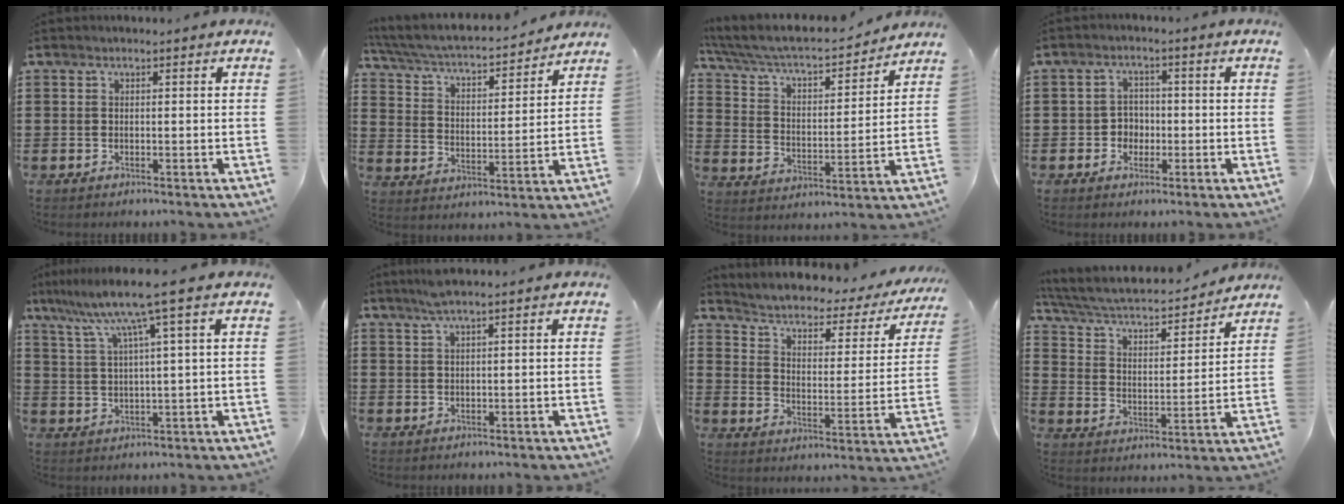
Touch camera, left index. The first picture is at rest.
{"total": 4.6, "force": [4.1, 0.7, 2.0], "torque": [-0.058, -0.032, 0.061]}
{"total": 5.8, "force": [5.1, 1.3, 2.5], "torque": [-0.073, -0.038, 0.081]}
{"total": 3.1, "force": [-1.0, 2.7, 1.1], "torque": [-0.030, 0.006, -0.024]}
{"total": 8.4, "force": [5.0, -0.3, 6.8], "torque": [-0.149, -0.017, 0.080]}
{"total": 2.5, "force": [1.7, -0.1, 1.8], "torque": [-0.037, 0.002, 0.030]}
{"total": 2.5, "force": [1.5, 1.1, 1.6], "torque": [-0.046, -0.022, 0.012]}
{"total": 5.0, "force": [4.3, 1.1, 2.3], "torque": [-0.066, -0.034, 0.067]}